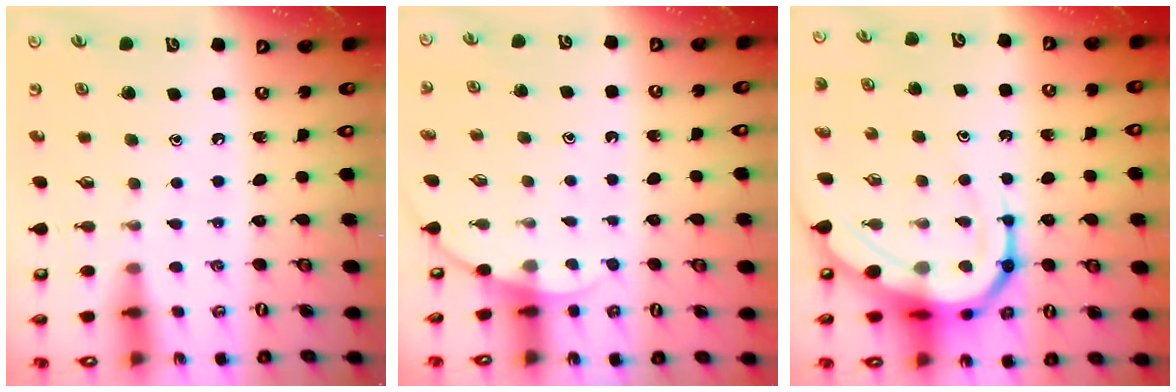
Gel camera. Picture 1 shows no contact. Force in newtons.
{"total": 3.9, "press": 3.9, "slide": 0.3}
{"total": 16.0, "press": 15.9, "slide": 1.7}